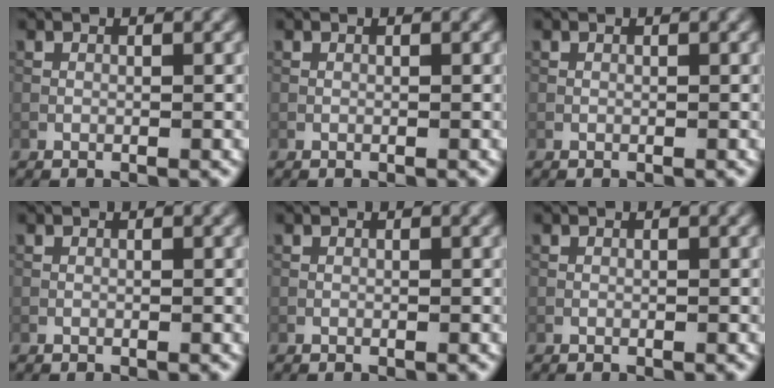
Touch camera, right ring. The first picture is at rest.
{"total": 0.0}
{"total": 0.0}
{"total": 0.0}
{"total": 0.0}
{"total": 0.0}